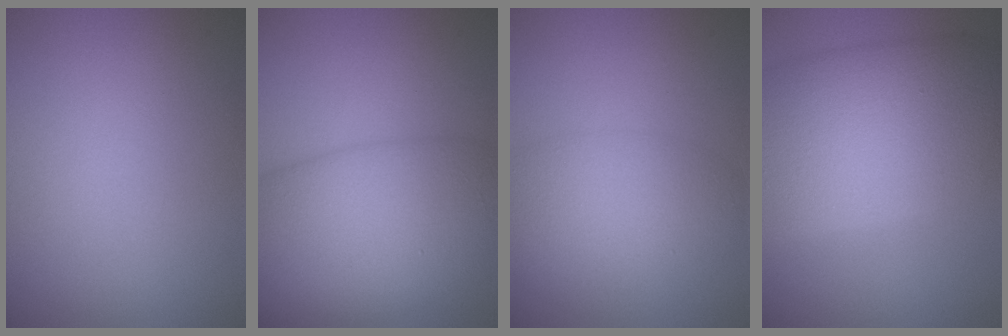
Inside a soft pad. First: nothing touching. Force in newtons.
{"total": 10.3, "press": 10.3, "slide": 0.5}
{"total": 4.6, "press": 4.6, "slide": 0.0}
{"total": 11.7, "press": 11.7, "slide": 0.4}